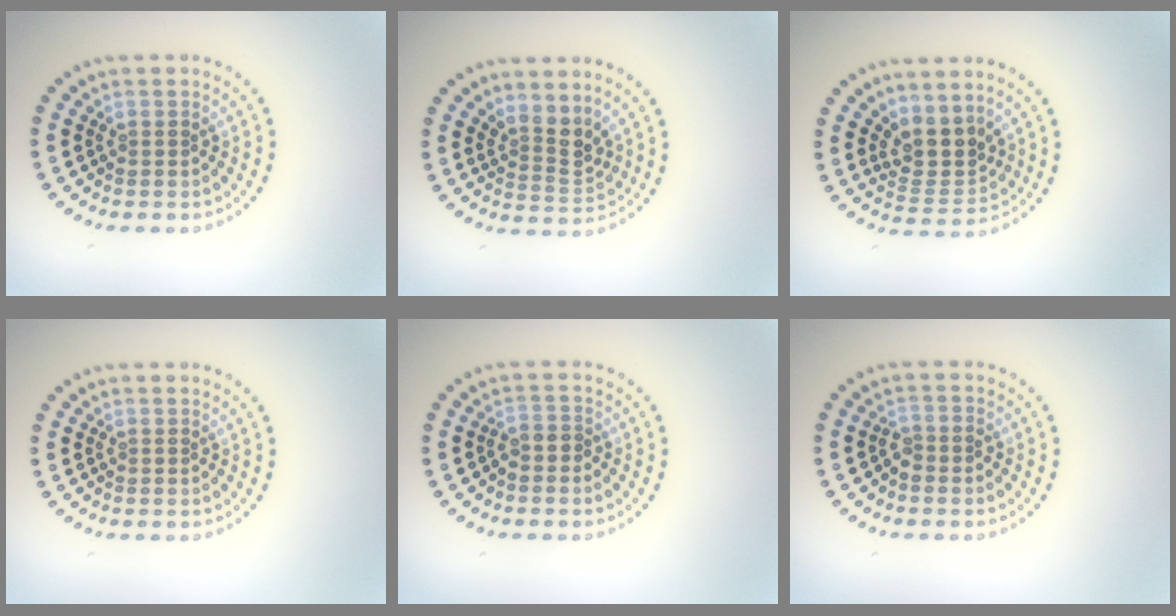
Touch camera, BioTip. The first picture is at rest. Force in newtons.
{"total": 2.8, "press": 2.1, "slide": 1.9}
{"total": 3.3, "press": 2.5, "slide": 2.2}
{"total": 0.0}
{"total": 1.0, "press": 0.7, "slide": 0.6}
{"total": 1.4, "press": 1.1, "slide": 0.8}